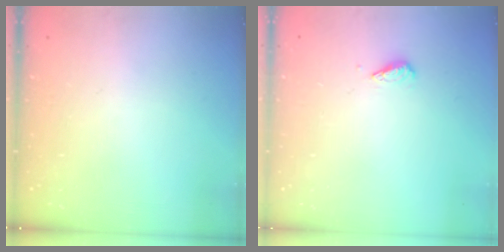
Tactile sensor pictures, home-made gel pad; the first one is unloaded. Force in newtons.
{"total": 3.0, "press": 2.9, "slide": 0.6}